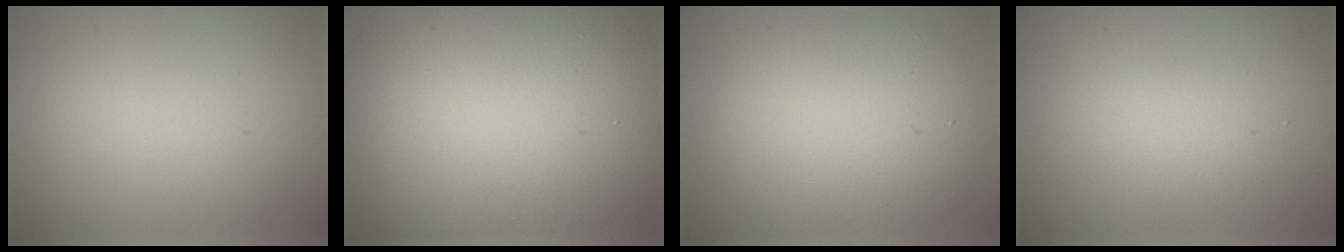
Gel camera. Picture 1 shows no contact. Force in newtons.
{"total": 17.8, "press": 17.8, "slide": 0.6}
{"total": 6.9, "press": 6.9, "slide": 0.3}
{"total": 2.0, "press": 2.0, "slide": 0.1}